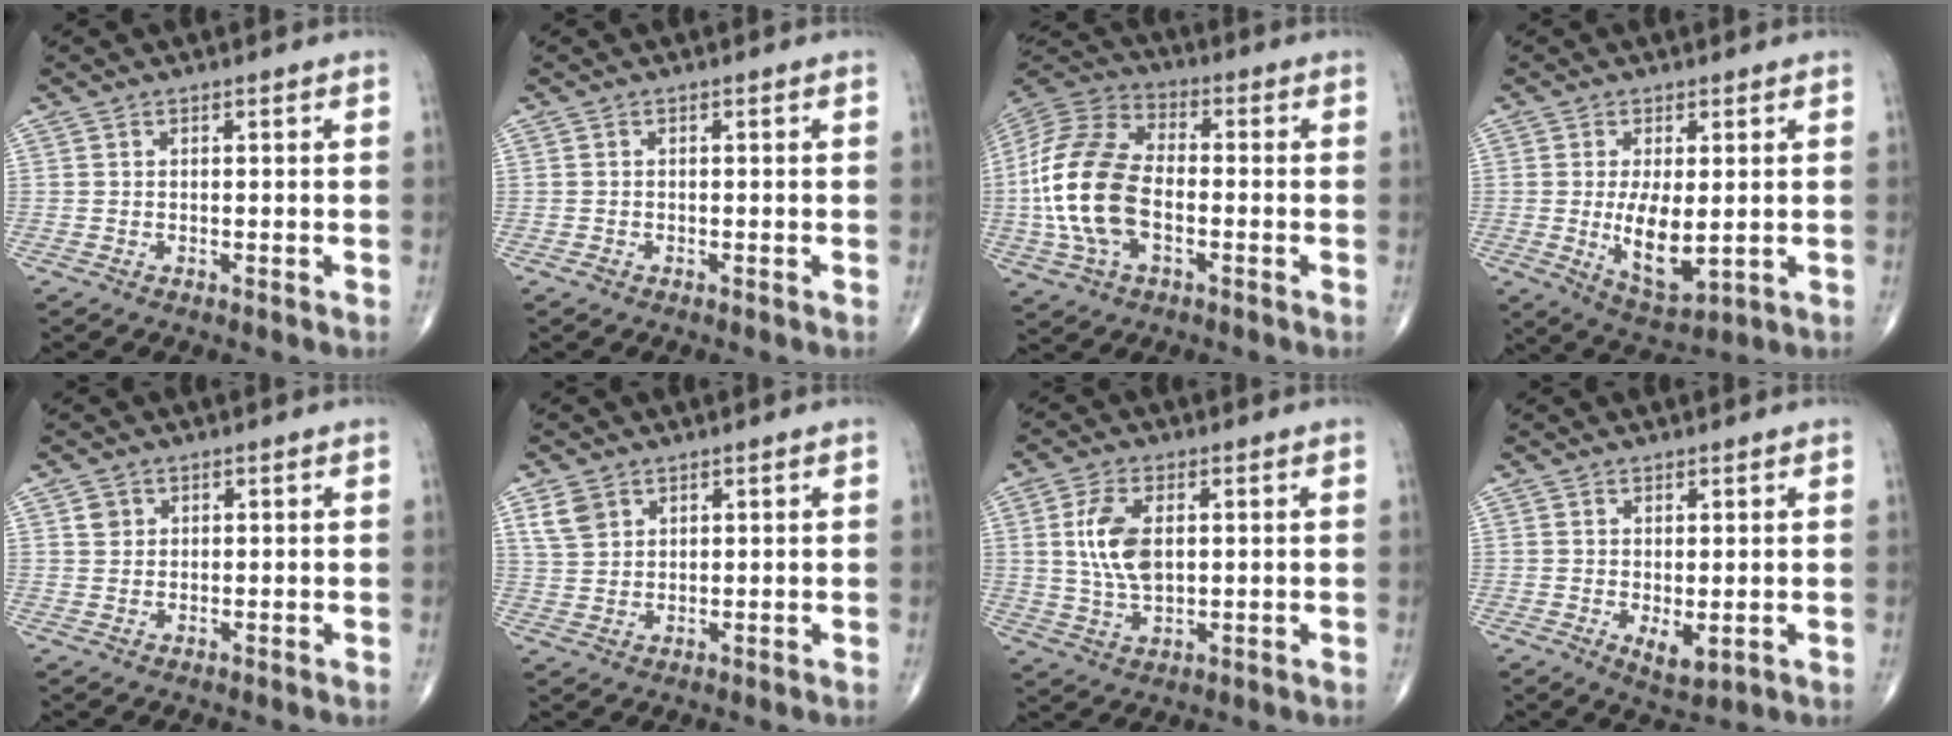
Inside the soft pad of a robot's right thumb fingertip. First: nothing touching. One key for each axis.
{"total": 0.6, "fx": -0.4, "fy": 0.5, "fz": 0.2, "tx": -0.003, "ty": 0.001, "tz": -0.010}
{"total": 18.2, "fx": -2.7, "fy": 10.4, "fz": 14.7, "tx": -0.313, "ty": 0.023, "tz": -0.053}
{"total": 8.9, "fx": -0.4, "fy": 3.8, "fz": 8.1, "tx": -0.131, "ty": -0.022, "tz": 0.006}
{"total": 2.0, "fx": 0.8, "fy": 1.7, "fz": 0.6, "tx": -0.002, "ty": -0.003, "tz": 0.011}
{"total": 4.5, "fx": 2.4, "fy": 3.2, "fz": 2.0, "tx": -0.031, "ty": -0.008, "tz": 0.054}
{"total": 8.8, "fx": 1.5, "fy": 4.8, "fz": 7.3, "tx": -0.145, "ty": -0.005, "tz": 0.033}
{"total": 3.8, "fx": -0.4, "fy": 1.8, "fz": 3.3, "tx": -0.047, "ty": -0.012, "tz": 0.002}